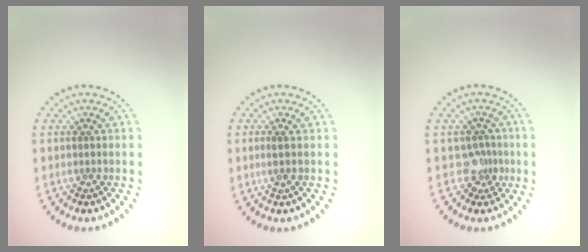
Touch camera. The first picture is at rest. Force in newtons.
{"total": 0.7, "press": 0.4, "slide": 0.6}
{"total": 2.0, "press": 1.5, "slide": 1.3}